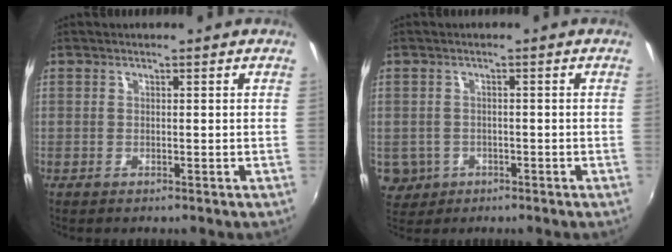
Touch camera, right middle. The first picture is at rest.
{"total": 5.3, "force": [-1.5, 4.8, 1.6], "torque": [-0.044, -0.003, -0.015]}